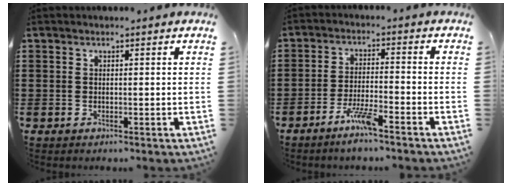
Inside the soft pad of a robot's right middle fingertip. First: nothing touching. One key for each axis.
{"total": 5.2, "fx": -3.7, "fy": 0.4, "fz": 3.6, "tx": -0.081, "ty": -0.007, "tz": -0.069}